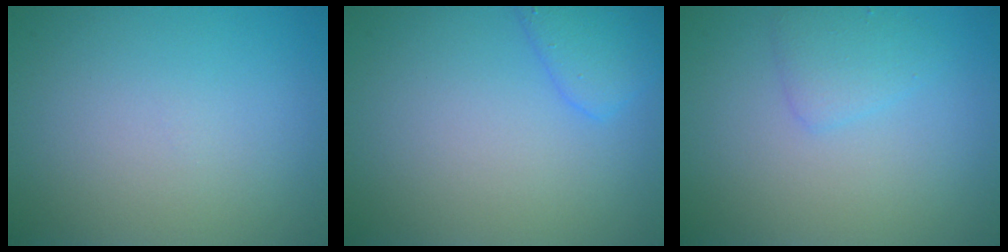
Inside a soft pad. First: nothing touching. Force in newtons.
{"total": 2.7, "press": 2.7, "slide": 0.2}
{"total": 1.8, "press": 1.8, "slide": 0.1}